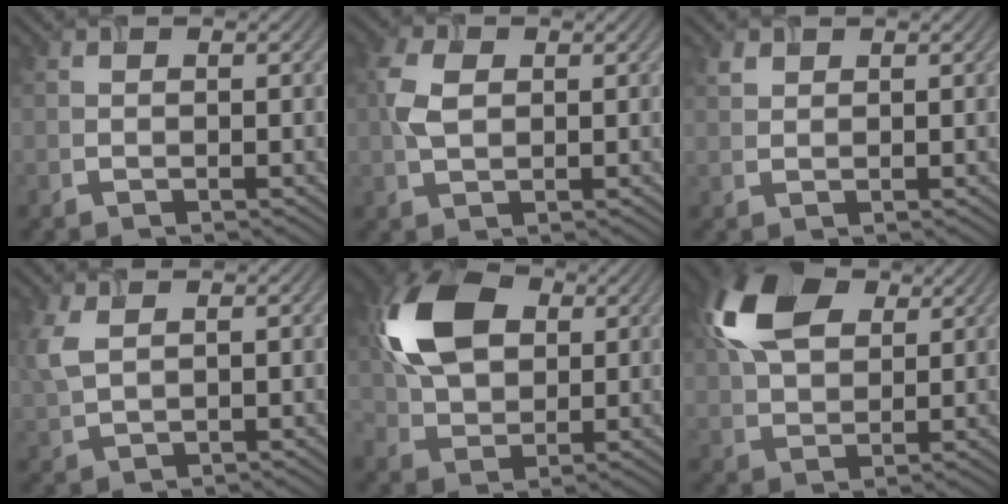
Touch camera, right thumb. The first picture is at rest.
{"total": 4.0, "force": [0.8, 2.5, 3.0], "torque": [-0.078, 0.006, 0.013]}
{"total": 1.2, "force": [0.9, 0.7, 0.4], "torque": [-0.010, 0.002, 0.019]}
{"total": 3.9, "force": [1.5, 1.9, 3.0], "torque": [-0.092, 0.004, 0.035]}
{"total": 11.5, "force": [3.0, 7.6, 8.0], "torque": [-0.192, 0.020, 0.047]}
{"total": 12.0, "force": [4.8, 7.0, 8.5], "torque": [-0.202, 0.029, 0.087]}